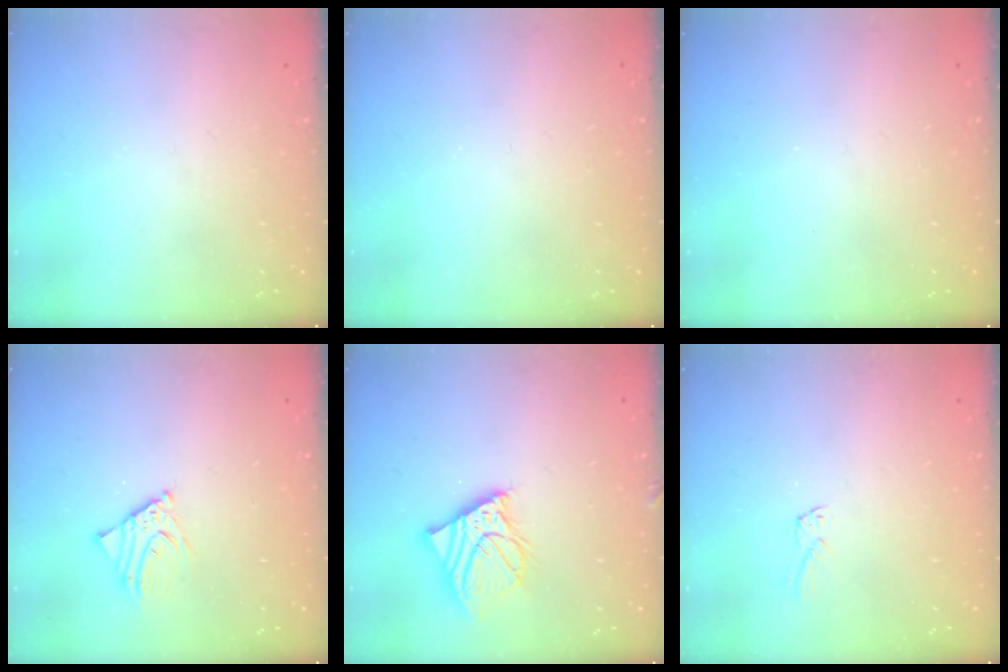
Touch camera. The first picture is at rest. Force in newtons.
{"total": 0.0}
{"total": 0.0}
{"total": 5.0, "press": 4.9, "slide": 0.5}
{"total": 11.4, "press": 11.2, "slide": 2.2}
{"total": 2.3, "press": 2.3, "slide": 0.3}